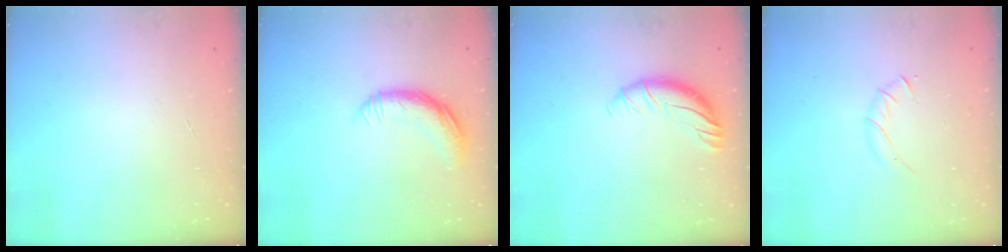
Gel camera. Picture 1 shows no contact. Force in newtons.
{"total": 11.5, "press": 11.5, "slide": 0.6}
{"total": 8.5, "press": 8.4, "slide": 0.6}
{"total": 3.3, "press": 3.2, "slide": 0.8}